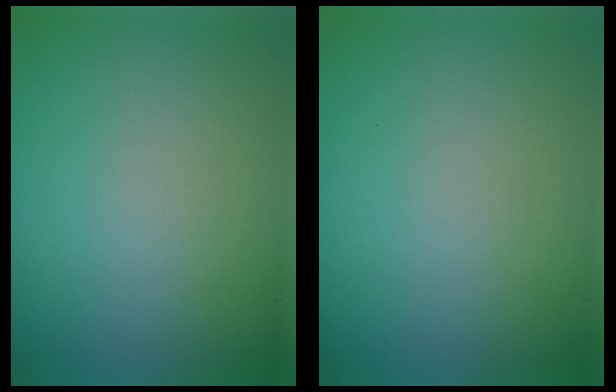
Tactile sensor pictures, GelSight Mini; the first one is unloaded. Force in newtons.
{"total": 0.0}